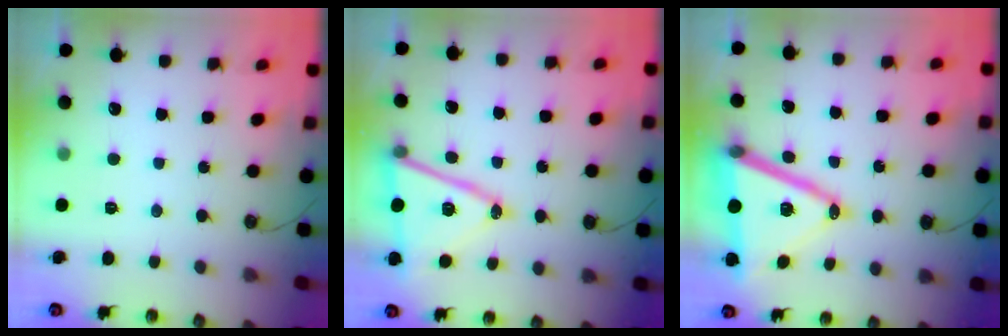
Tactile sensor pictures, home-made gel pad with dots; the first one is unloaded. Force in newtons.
{"total": 15.8, "press": 15.4, "slide": 3.7}
{"total": 19.9, "press": 19.5, "slide": 3.8}